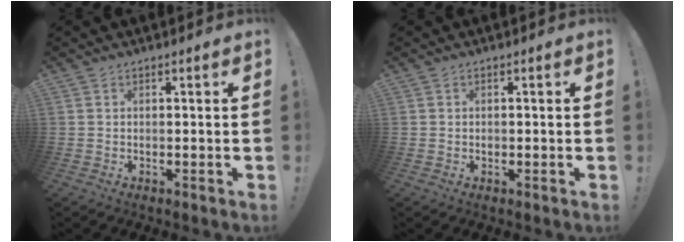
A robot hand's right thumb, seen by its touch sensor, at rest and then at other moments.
{"total": 0.6, "force": [-0.2, 0.5, 0.1], "torque": [-0.006, 0.004, -0.004]}